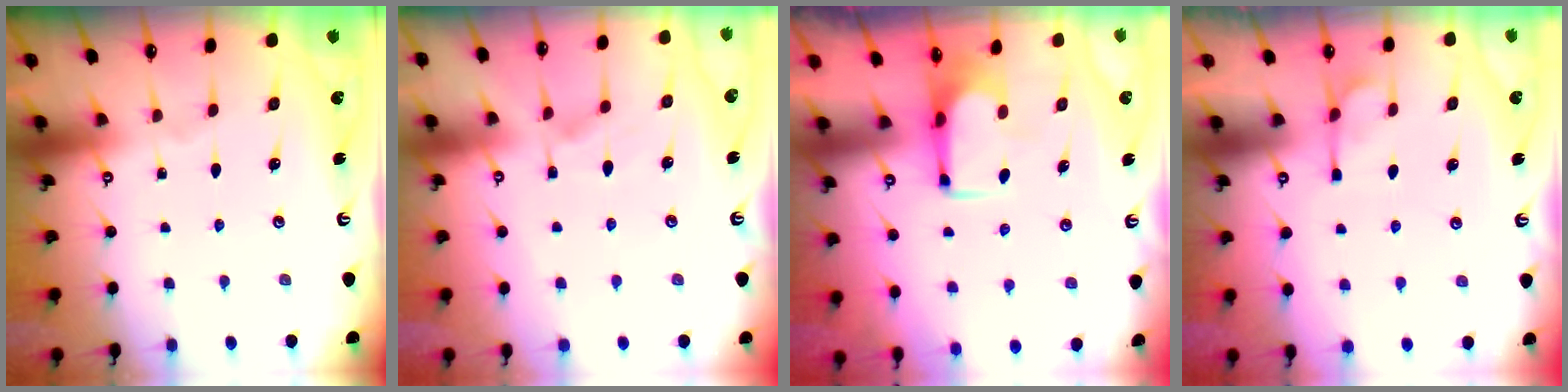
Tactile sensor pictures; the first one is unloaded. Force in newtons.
{"total": 1.6, "press": 1.3, "slide": 1.0}
{"total": 0.0}
{"total": 6.3, "press": 6.1, "slide": 1.4}